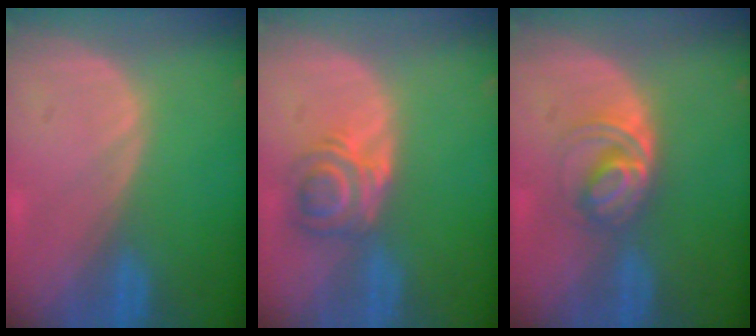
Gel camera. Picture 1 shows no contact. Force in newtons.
{"total": 5.7, "press": 5.1, "slide": 2.5}
{"total": 5.0, "press": 4.9, "slide": 1.0}